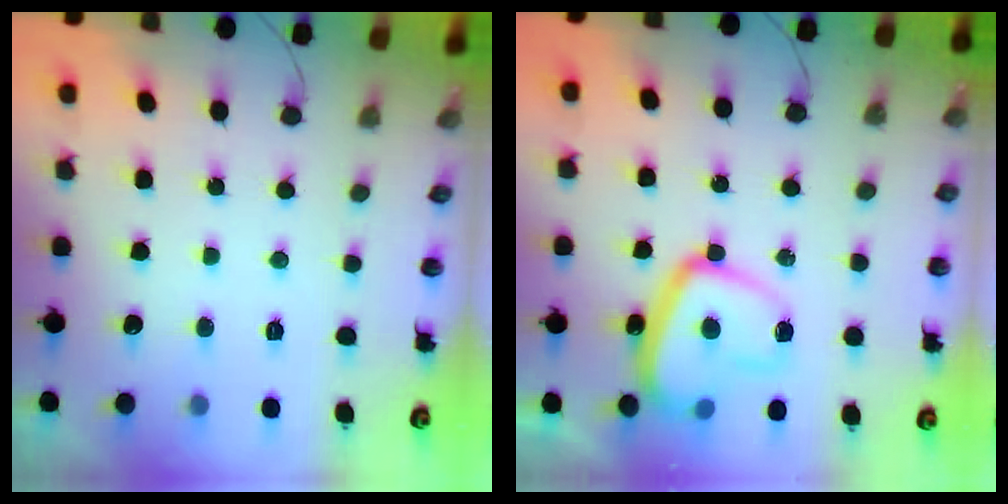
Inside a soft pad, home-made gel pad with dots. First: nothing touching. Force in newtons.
{"total": 16.1, "press": 16.0, "slide": 1.6}